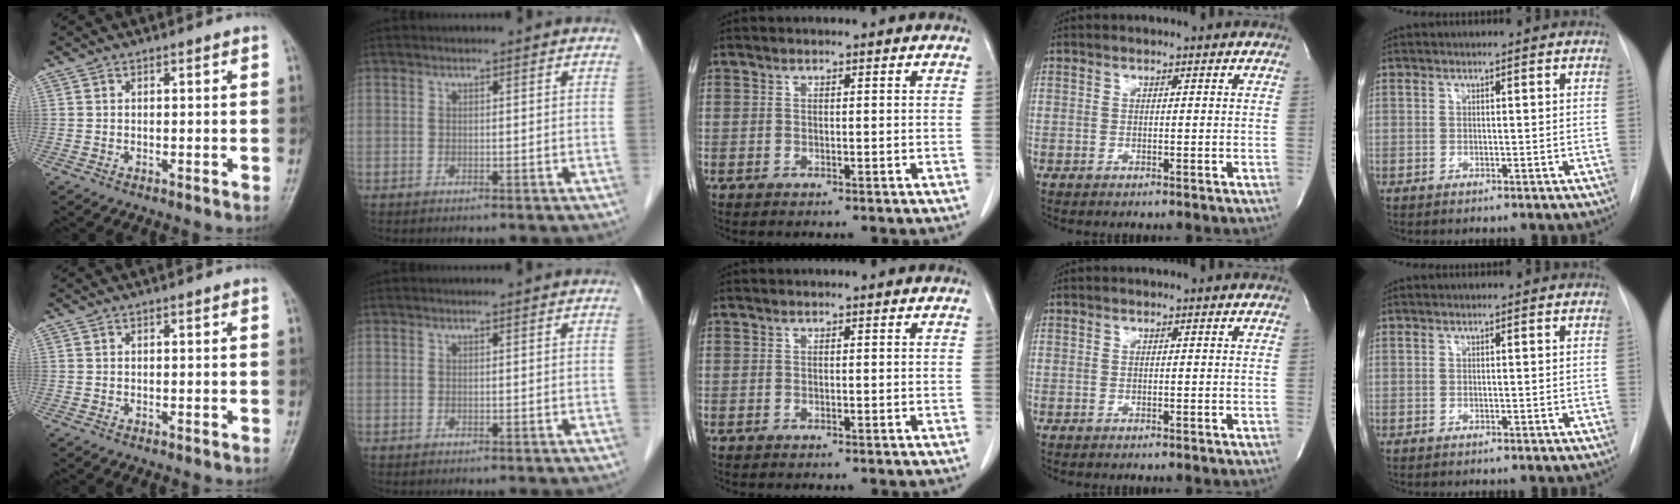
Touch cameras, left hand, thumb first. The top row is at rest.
{}